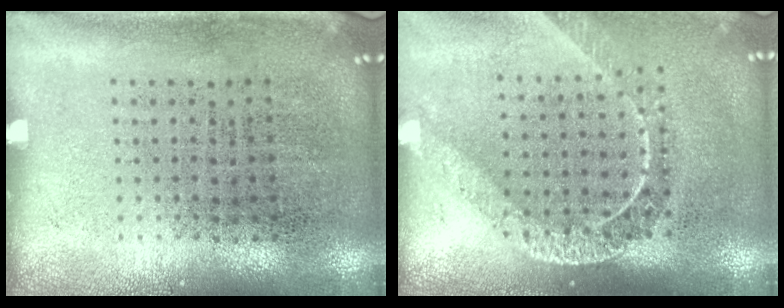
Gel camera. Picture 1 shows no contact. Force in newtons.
{"total": 1.6, "press": 1.4, "slide": 0.8}